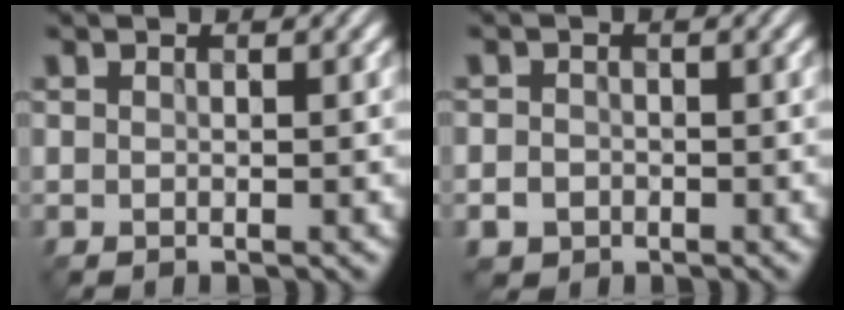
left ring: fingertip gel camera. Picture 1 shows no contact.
{"total": 1.9, "force": [-0.8, 1.6, 0.5], "torque": [0.002, -0.004, -0.017]}